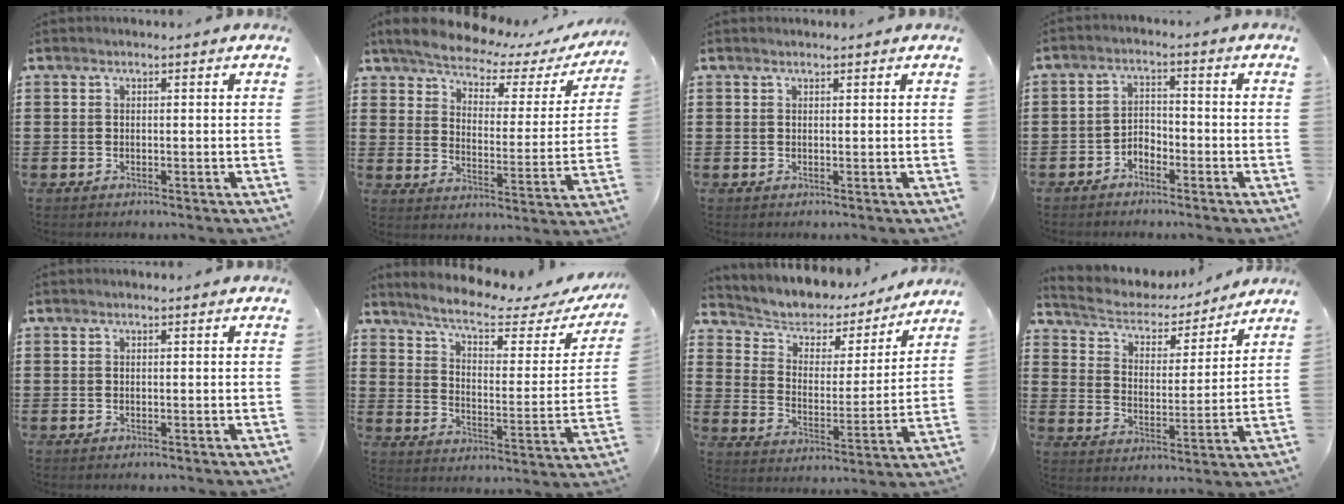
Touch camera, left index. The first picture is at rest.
{"total": 5.0, "force": [4.6, 1.1, 1.8], "torque": [-0.055, -0.034, 0.071]}
{"total": 0.6, "force": [0.5, 0.3, 0.0], "torque": [-0.001, 0.001, 0.010]}
{"total": 2.6, "force": [-2.4, 0.9, 0.4], "torque": [-0.015, 0.005, -0.052]}
{"total": 0.0}
{"total": 6.5, "force": [4.9, 1.0, 4.0], "torque": [-0.094, -0.029, 0.077]}
{"total": 4.3, "force": [3.4, 2.6, 0.7], "torque": [-0.042, -0.027, 0.052]}
{"total": 4.5, "force": [4.2, 1.5, 1.0], "torque": [-0.046, -0.028, 0.065]}